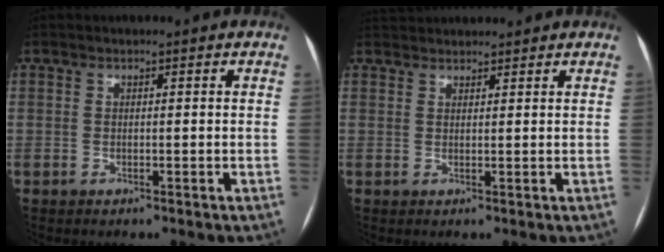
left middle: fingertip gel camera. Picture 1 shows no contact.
{"total": 5.4, "force": [5.2, 1.1, 1.2], "torque": [-0.017, 0.042, 0.079]}